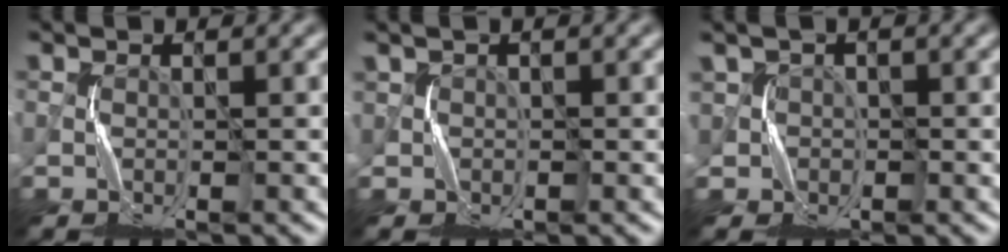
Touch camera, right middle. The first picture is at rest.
{"total": 1.4, "force": [0.6, 1.2, 0.1], "torque": [-0.002, 0.002, 0.010]}
{"total": 2.5, "force": [0.8, 2.4, 0.1], "torque": [-0.014, 0.000, 0.018]}